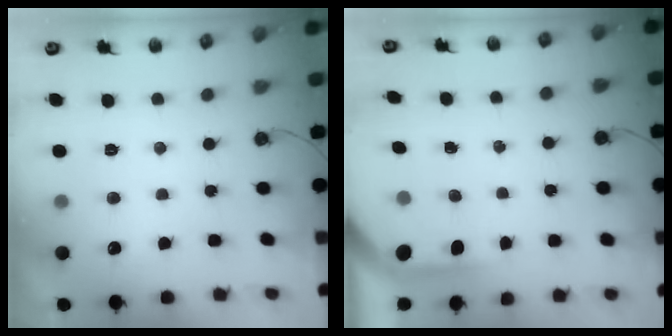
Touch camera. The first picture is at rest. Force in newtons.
{"total": 3.5, "press": 3.5, "slide": 0.4}